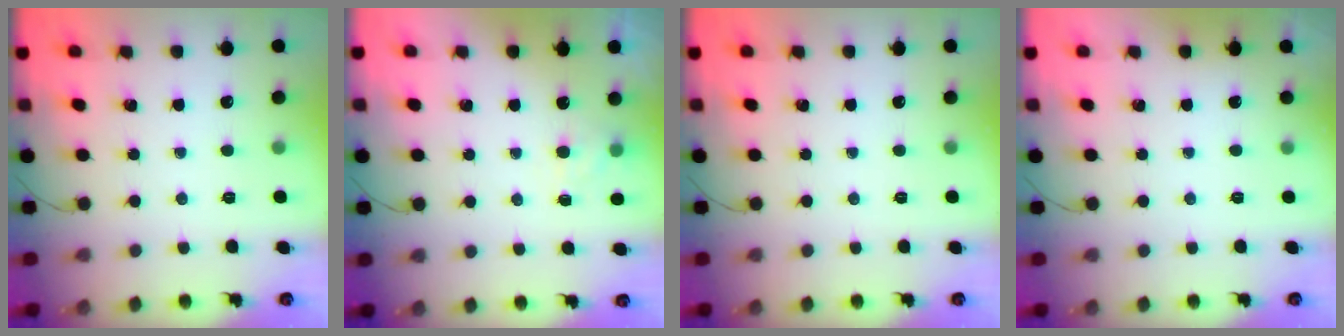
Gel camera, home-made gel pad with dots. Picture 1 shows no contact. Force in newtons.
{"total": 5.6, "press": 5.4, "slide": 1.4}
{"total": 0.0}
{"total": 1.9, "press": 1.9, "slide": 0.3}